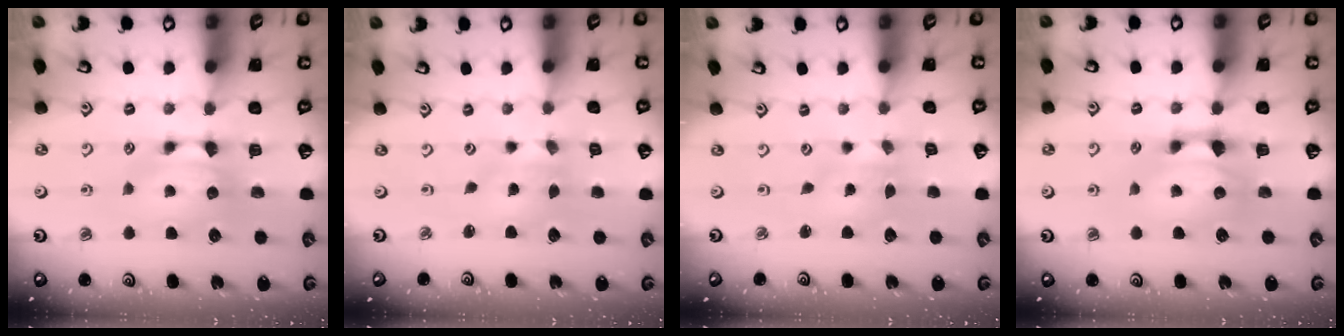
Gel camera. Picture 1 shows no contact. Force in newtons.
{"total": 2.1, "press": 1.7, "slide": 1.2}
{"total": 3.4, "press": 3.2, "slide": 0.8}
{"total": 1.6, "press": 0.9, "slide": 1.3}